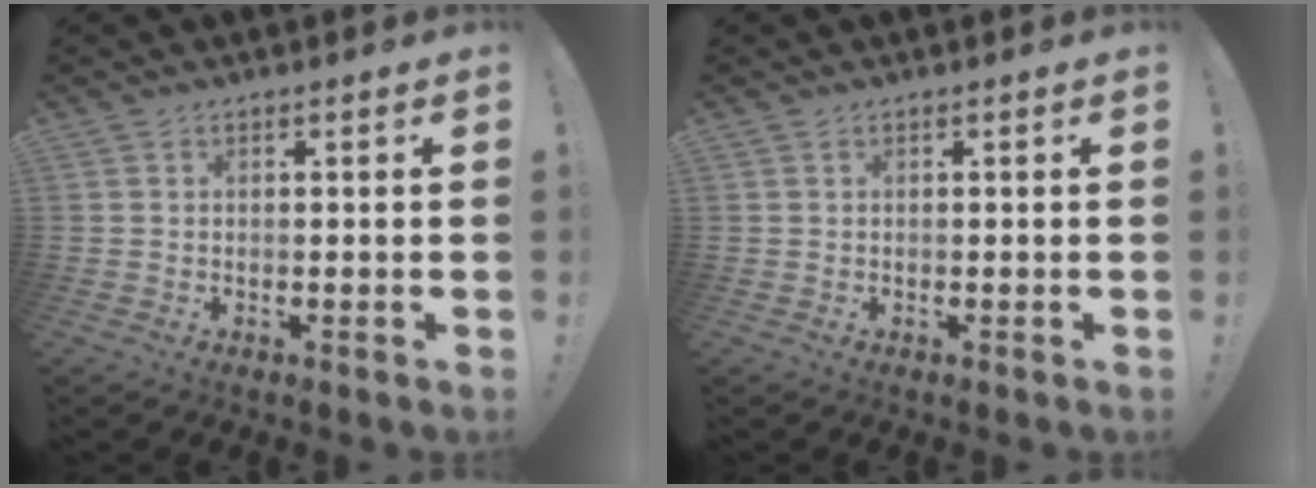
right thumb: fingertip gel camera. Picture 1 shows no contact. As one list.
[{"total": 0.0}]